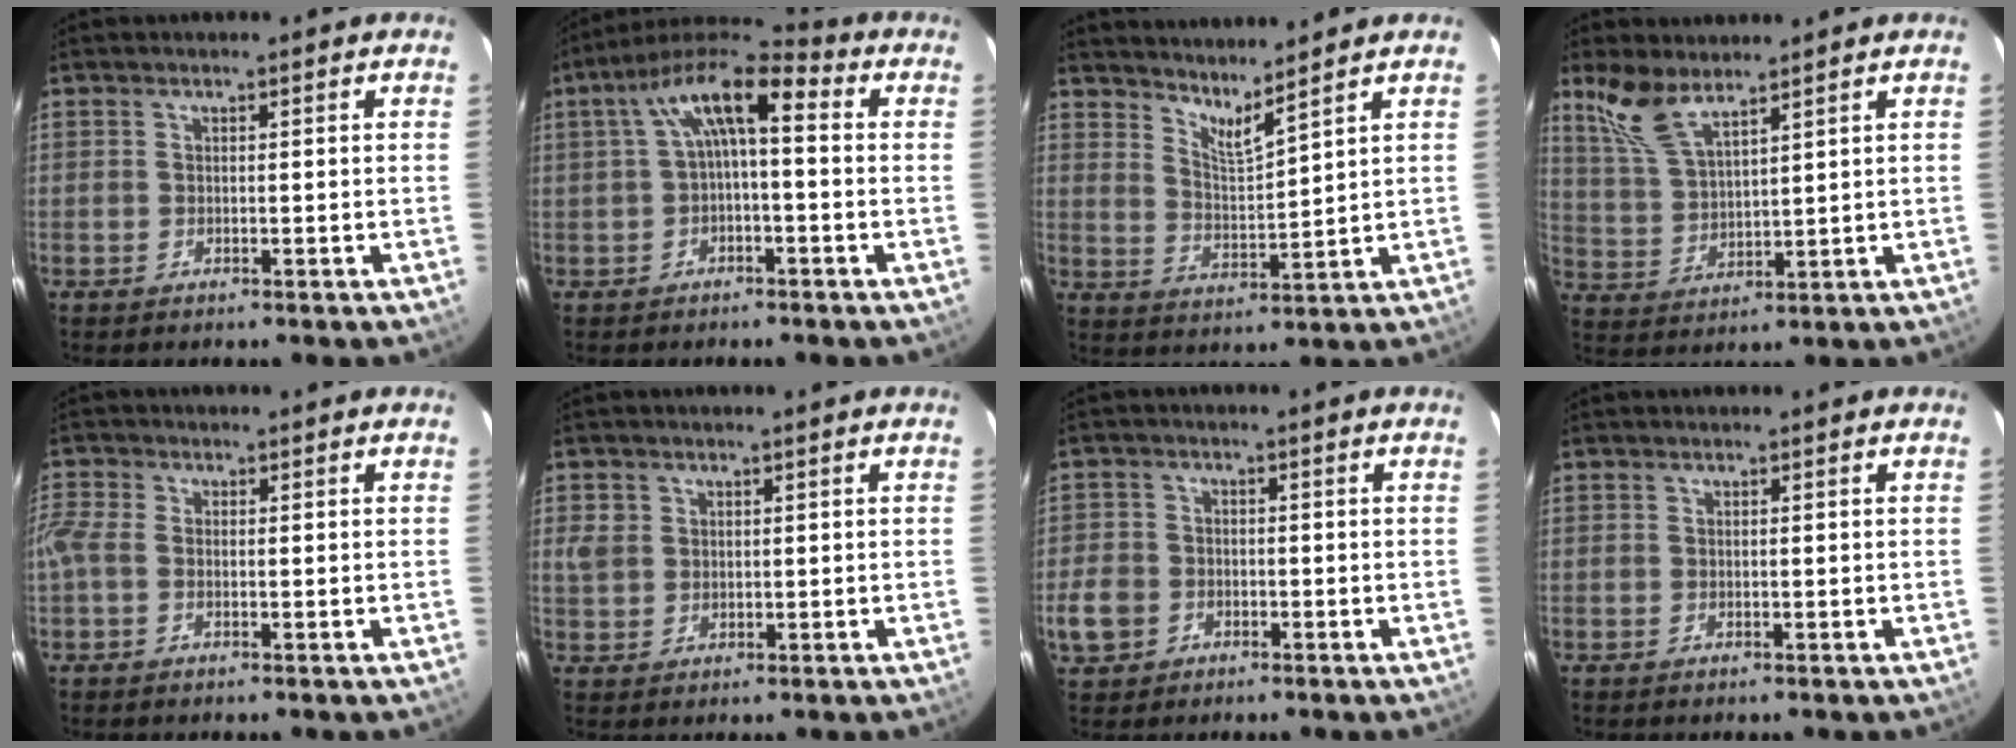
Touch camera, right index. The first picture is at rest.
{"total": 10.3, "force": [1.3, 3.6, 9.6], "torque": [-0.182, 0.033, 0.019]}
{"total": 5.8, "force": [5.2, -0.2, 2.6], "torque": [-0.048, -0.018, 0.093]}
{"total": 8.2, "force": [6.1, 2.7, 4.6], "torque": [-0.102, 0.010, 0.136]}
{"total": 3.0, "force": [-0.6, 1.9, 2.3], "torque": [-0.056, 0.002, -0.017]}
{"total": 3.8, "force": [1.0, 3.4, 1.5], "torque": [-0.027, 0.006, 0.023]}
{"total": 6.8, "force": [-2.6, 5.9, 2.3], "torque": [-0.067, 0.018, -0.042]}
{"total": 0.0}